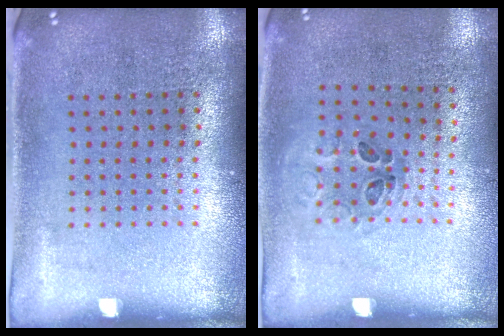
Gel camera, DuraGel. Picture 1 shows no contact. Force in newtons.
{"total": 1.0, "press": 0.7, "slide": 0.6}